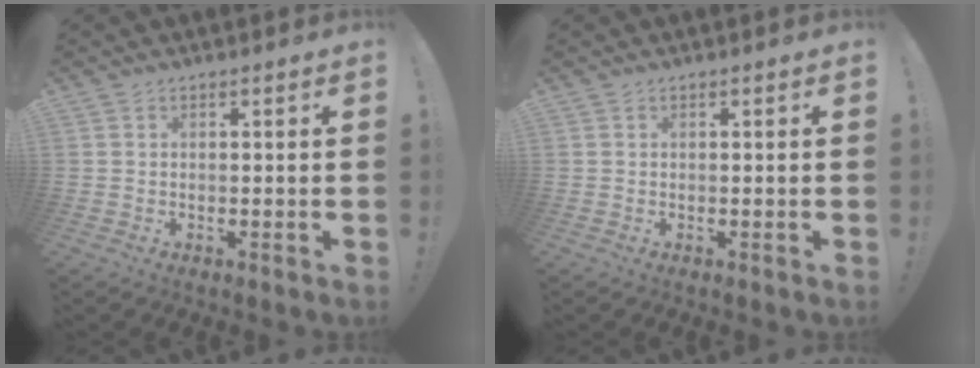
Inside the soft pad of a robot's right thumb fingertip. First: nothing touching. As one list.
[{"total": 0.0}]